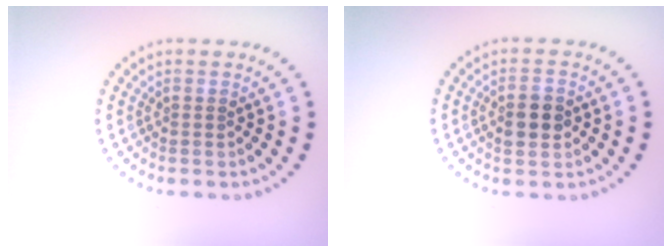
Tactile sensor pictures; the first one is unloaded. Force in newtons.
{"total": 2.8, "press": 2.8, "slide": 0.1}